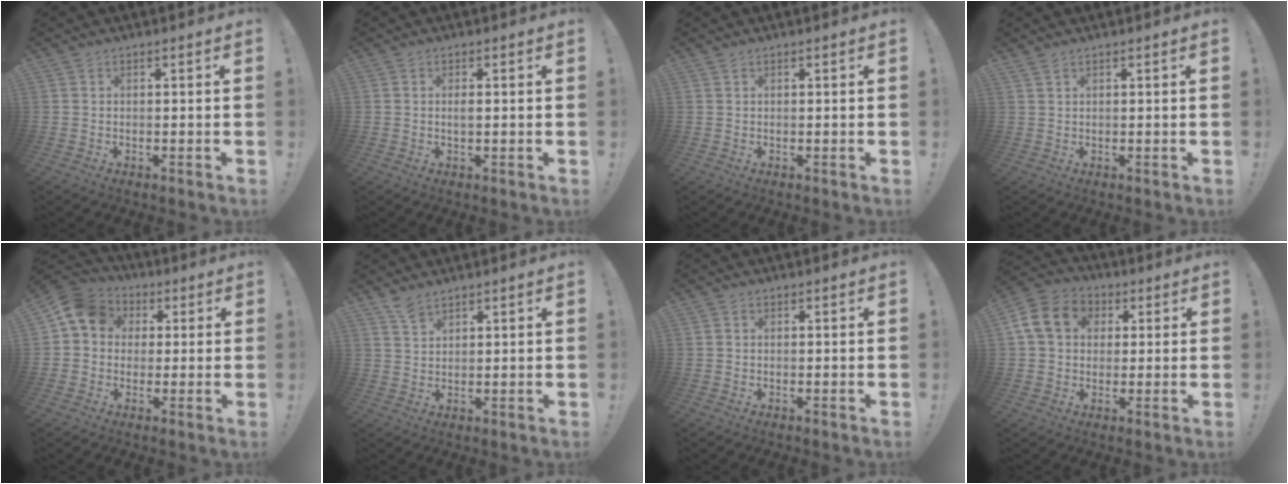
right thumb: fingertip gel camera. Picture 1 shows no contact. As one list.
[{"total": 1.2, "force": [-0.3, 0.3, 1.2], "torque": [-0.020, 0.002, -0.006]}, {"total": 0.0}, {"total": 1.2, "force": [0.8, 0.1, 0.9], "torque": [-0.023, 0.002, 0.017]}, {"total": 9.7, "force": [2.3, 8.2, 4.6], "torque": [-0.064, 0.006, 0.047]}, {"total": 3.9, "force": [3.2, 1.1, 1.9], "torque": [-0.032, -0.019, 0.059]}, {"total": 0.0}, {"total": 13.5, "force": [3.4, 10.8, 7.4], "torque": [-0.121, 0.005, 0.068]}]